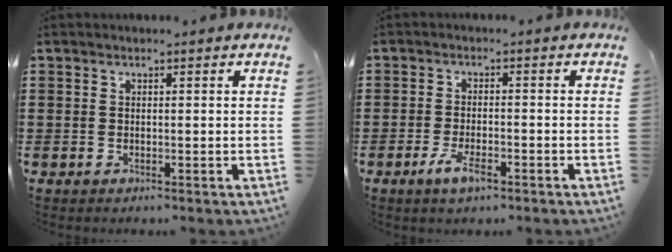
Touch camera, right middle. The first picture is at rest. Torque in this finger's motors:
{"motor_torque": [1.73, -0.10, 0.38, 0.08]}